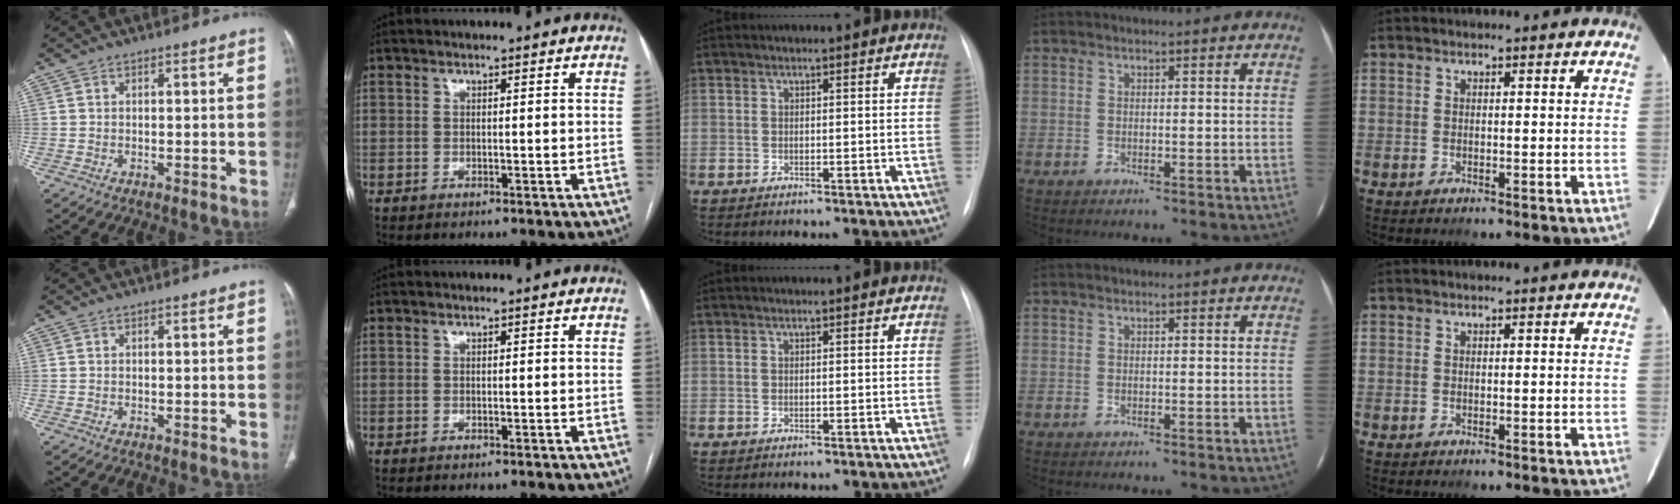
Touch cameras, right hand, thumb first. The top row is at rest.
{}